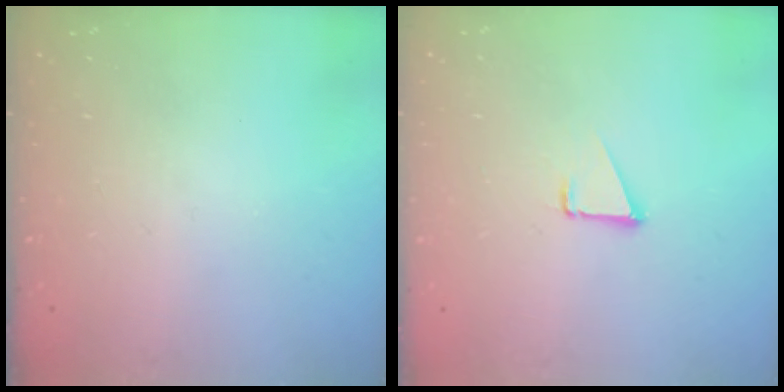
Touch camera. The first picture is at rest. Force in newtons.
{"total": 1.6, "press": 1.5, "slide": 0.1}